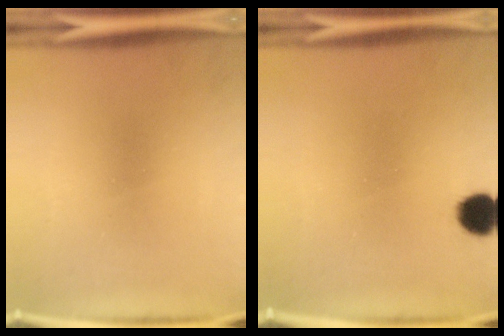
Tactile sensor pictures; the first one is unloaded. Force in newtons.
{"total": 5.5}